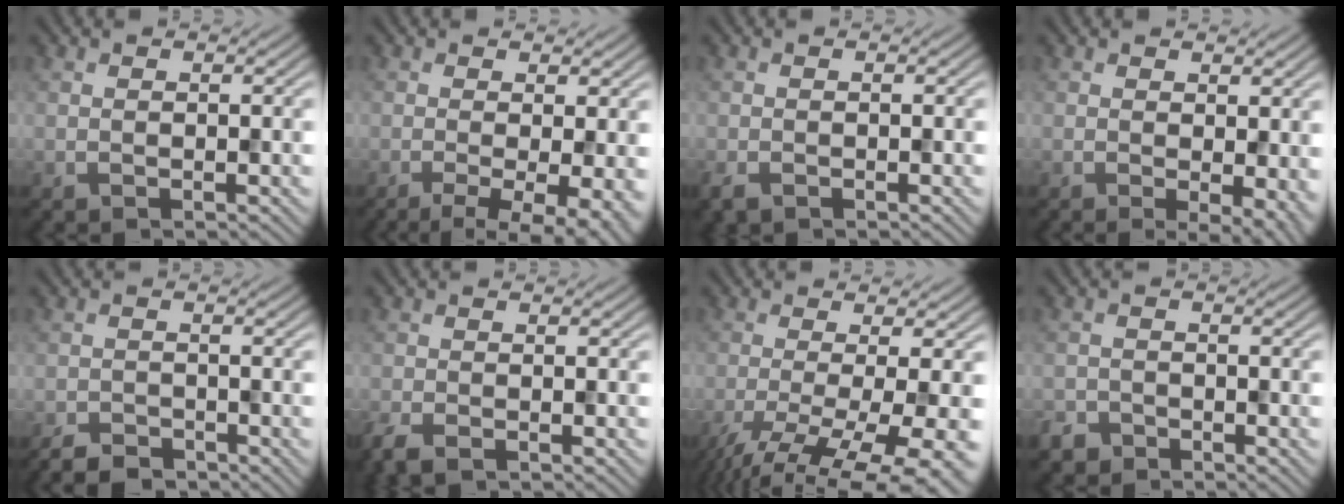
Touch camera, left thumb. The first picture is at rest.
{"total": 6.8, "force": [-2.5, 1.8, 6.1], "torque": [-0.092, -0.007, -0.037]}
{"total": 1.8, "force": [-1.4, 0.7, 0.9], "torque": [-0.023, -0.008, -0.027]}
{"total": 4.4, "force": [-0.2, 1.4, 4.1], "torque": [-0.060, -0.008, 0.001]}
{"total": 3.3, "force": [-3.0, 0.9, 1.0], "torque": [-0.019, -0.004, -0.058]}
{"total": 3.0, "force": [-2.4, 0.8, 1.6], "torque": [-0.037, -0.013, -0.051]}
{"total": 12.7, "force": [-6.9, 3.1, 10.2], "torque": [-0.182, -0.025, -0.092]}
{"total": 2.2, "force": [-1.9, 1.1, 0.2], "torque": [-0.003, -0.002, -0.047]}